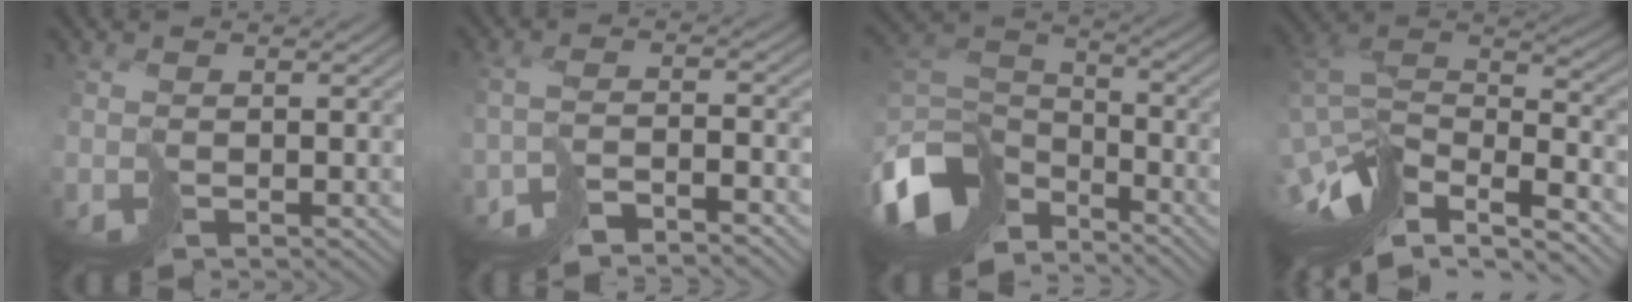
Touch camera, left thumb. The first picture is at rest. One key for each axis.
{"total": 5.2, "fx": -4.8, "fy": 0.3, "fz": 1.9, "tx": -0.030, "ty": 0.007, "tz": -0.089}
{"total": 13.0, "fx": -8.6, "fy": 6.9, "fz": 6.8, "tx": -0.188, "ty": -0.011, "tz": -0.168}
{"total": 14.0, "fx": -8.5, "fy": 6.4, "fz": 9.2, "tx": -0.244, "ty": -0.014, "tz": -0.125}